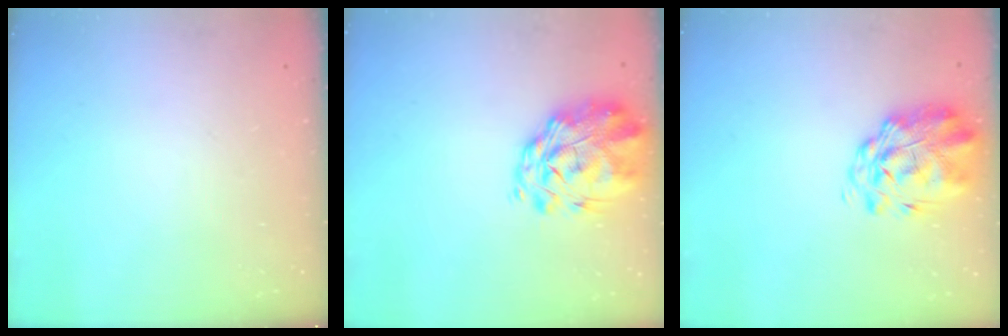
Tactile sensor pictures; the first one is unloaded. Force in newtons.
{"total": 3.3, "press": 2.6, "slide": 2.0}
{"total": 3.0, "press": 2.6, "slide": 1.6}